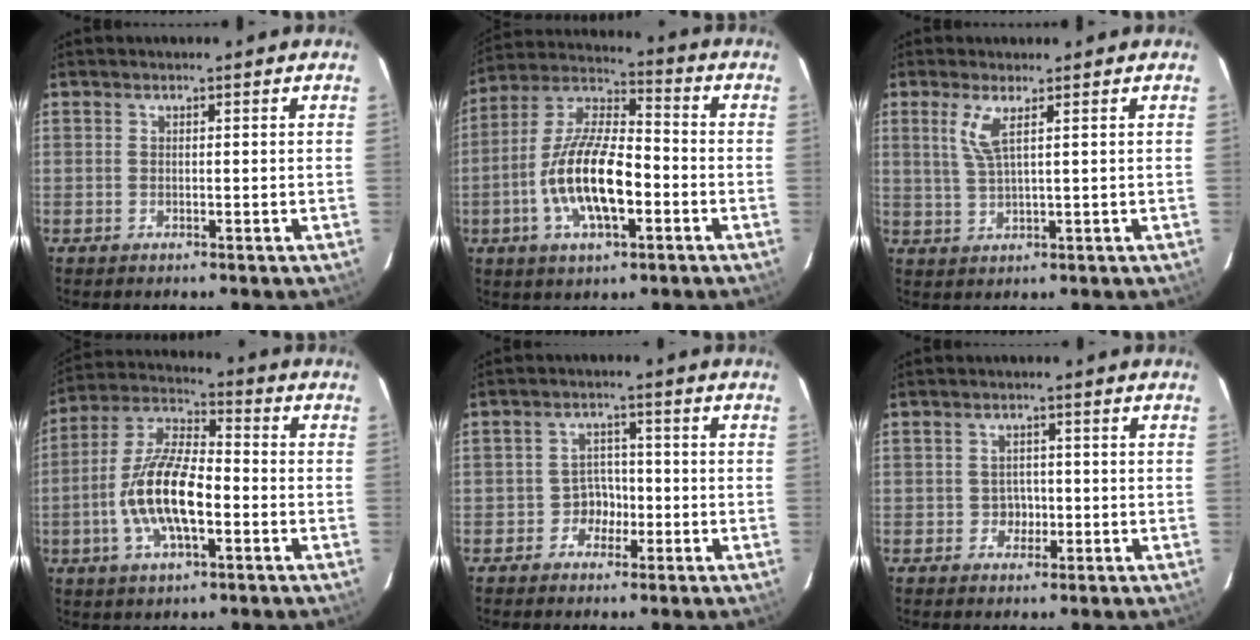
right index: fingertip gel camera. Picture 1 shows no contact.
{"total": 15.8, "force": [-4.5, 5.8, 14.0], "torque": [-0.282, -0.001, -0.085]}
{"total": 4.1, "force": [1.8, 0.3, 3.6], "torque": [-0.078, -0.002, 0.039]}
{"total": 14.5, "force": [-3.7, 5.5, 12.8], "torque": [-0.264, 0.002, -0.074]}
{"total": 3.9, "force": [-2.0, 3.3, 0.5], "torque": [-0.010, 0.018, -0.035]}
{"total": 2.5, "force": [-0.7, 2.3, 0.4], "torque": [-0.006, 0.008, -0.008]}